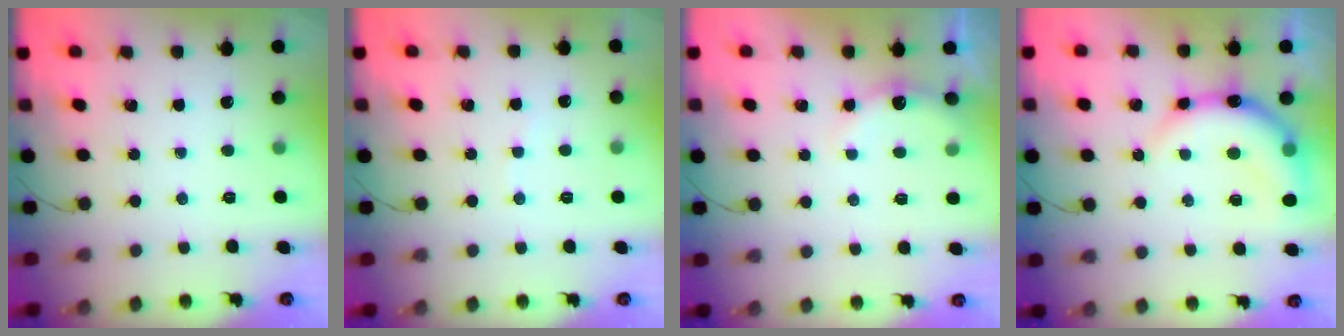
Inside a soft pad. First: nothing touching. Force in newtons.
{"total": 2.9, "press": 2.9, "slide": 0.7}
{"total": 6.7, "press": 6.5, "slide": 1.4}
{"total": 10.9, "press": 10.8, "slide": 1.5}